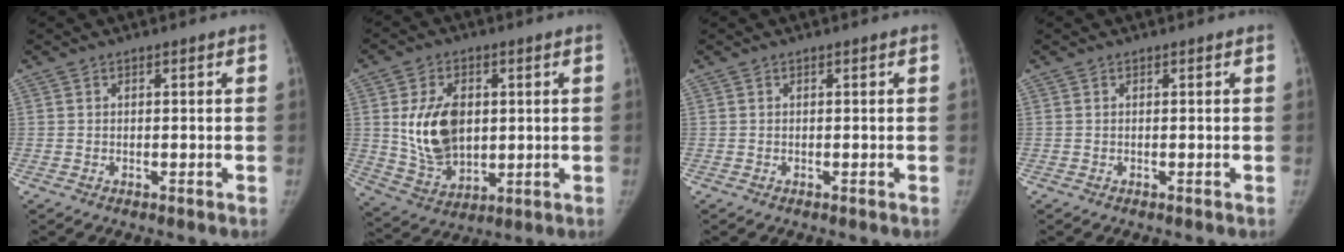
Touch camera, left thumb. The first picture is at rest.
{"total": 13.6, "force": [1.9, 9.2, 9.8], "torque": [-0.142, -0.018, 0.047]}
{"total": 0.0}
{"total": 0.0}